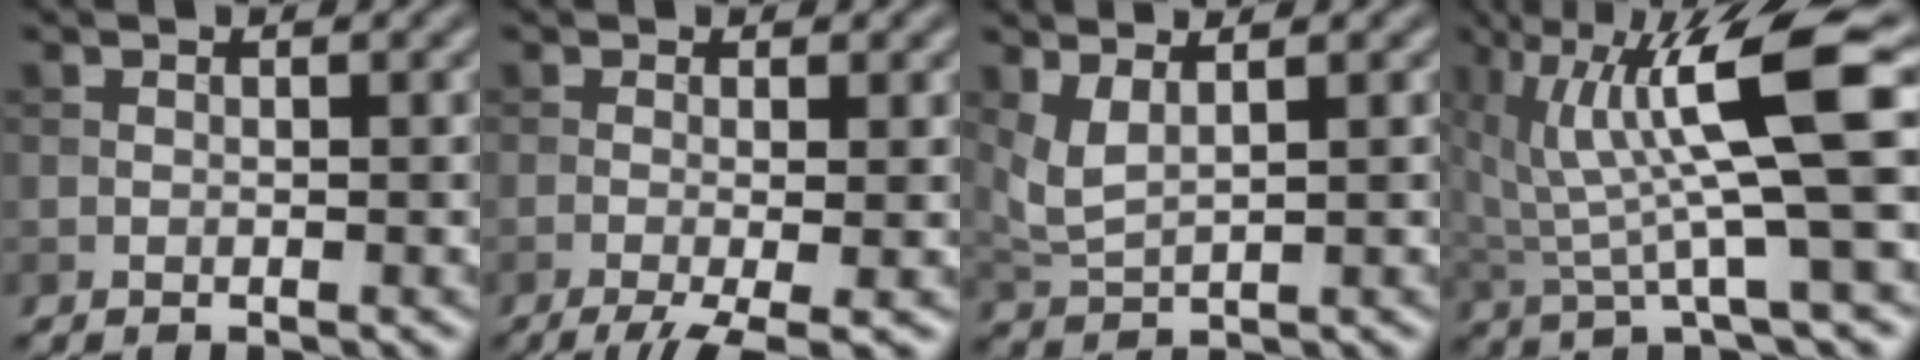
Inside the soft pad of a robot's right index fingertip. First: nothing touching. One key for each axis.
{"total": 5.2, "fx": -2.3, "fy": 1.3, "fz": 4.4, "tx": -0.066, "ty": -0.008, "tz": -0.039}
{"total": 2.5, "fx": 1.3, "fy": 0.7, "fz": 2.1, "tx": -0.052, "ty": -0.006, "tz": 0.033}
{"total": 10.0, "fx": 3.2, "fy": 1.9, "fz": 9.3, "tx": -0.161, "ty": 0.001, "tz": 0.061}